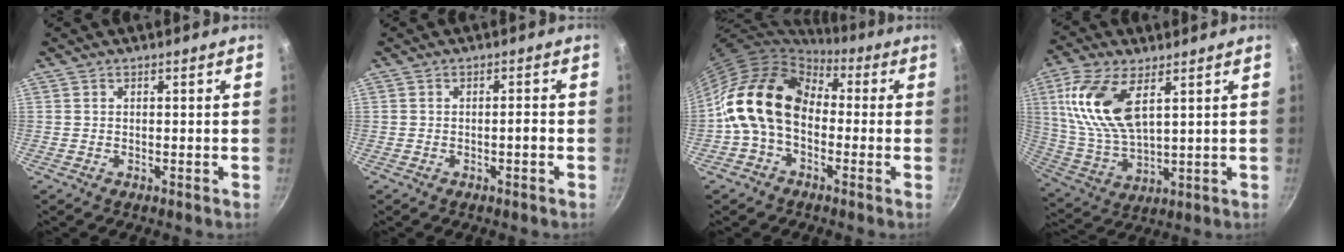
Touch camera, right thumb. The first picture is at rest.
{"total": 1.6, "force": [-0.6, 0.3, 1.5], "torque": [-0.019, 0.011, -0.009]}
{"total": 15.1, "force": [-0.3, 10.9, 10.4], "torque": [-0.156, 0.034, -0.025]}
{"total": 15.0, "force": [5.5, 7.2, 11.9], "torque": [-0.235, -0.016, 0.115]}